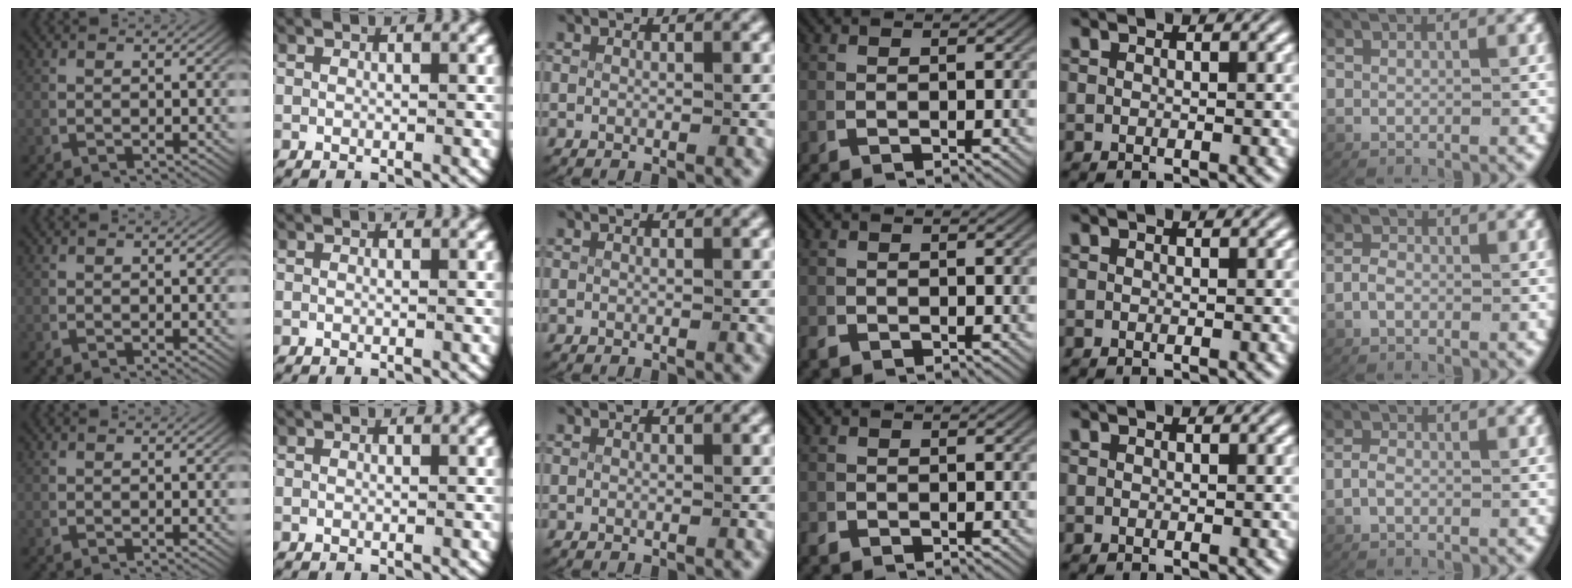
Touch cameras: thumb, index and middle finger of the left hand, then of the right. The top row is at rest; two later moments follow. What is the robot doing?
{"motion": "lift_and_place", "object": "paper towel"}